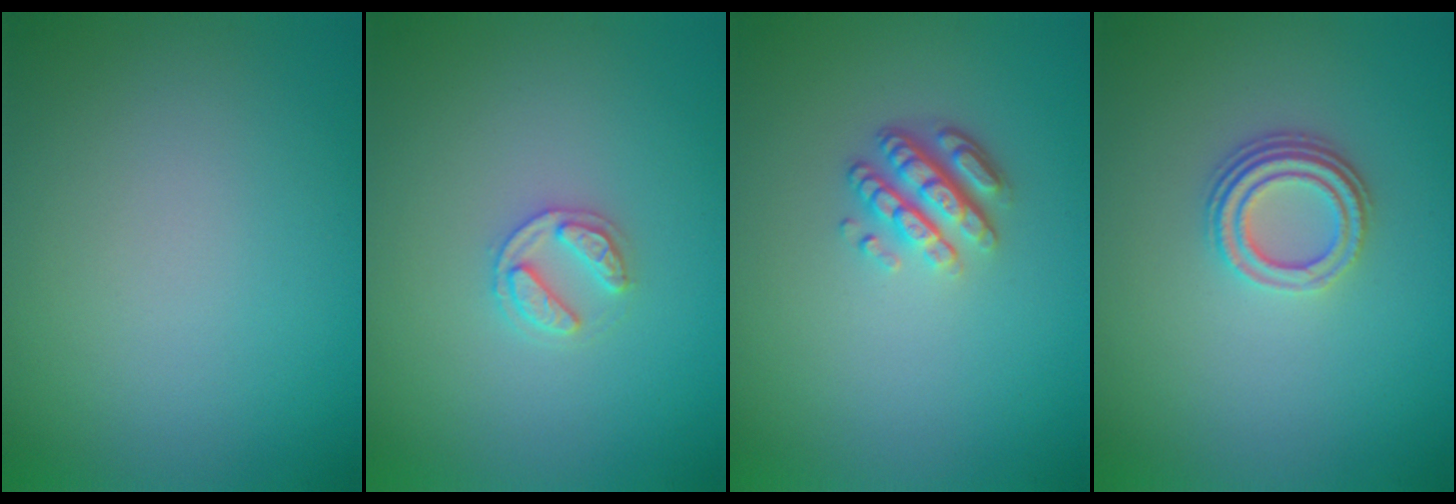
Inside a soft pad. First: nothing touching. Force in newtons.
{"total": 2.0, "press": 2.0, "slide": 0.3}
{"total": 3.6, "press": 2.6, "slide": 2.4}
{"total": 3.3, "press": 2.4, "slide": 2.3}